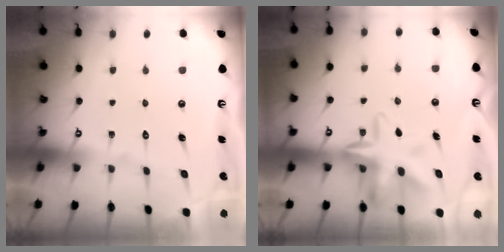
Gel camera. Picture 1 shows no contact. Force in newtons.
{"total": 11.3, "press": 11.1, "slide": 2.3}